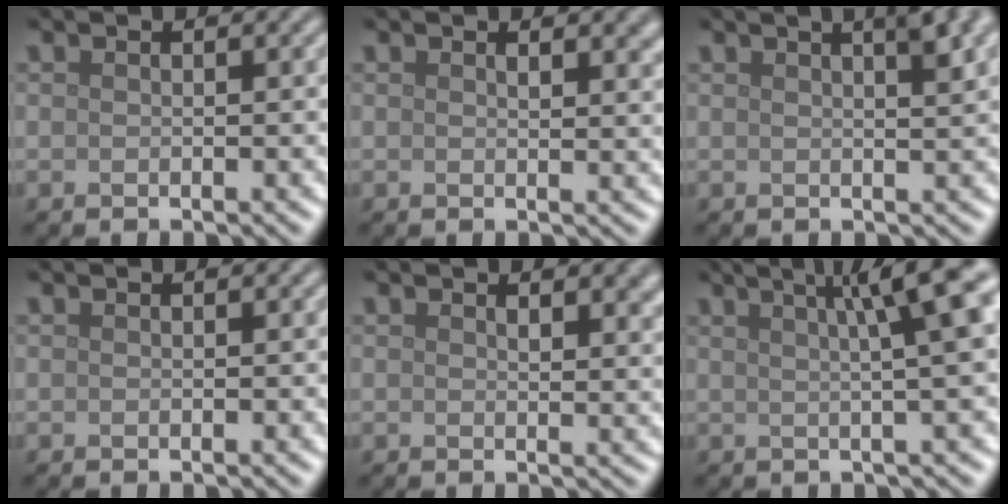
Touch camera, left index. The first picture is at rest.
{"total": 1.9, "force": [1.0, 0.7, 1.4], "torque": [-0.015, -0.002, 0.019]}
{"total": 5.0, "force": [2.6, 1.7, 3.9], "torque": [-0.026, 0.025, 0.012]}
{"total": 0.0}
{"total": 2.4, "force": [1.3, 1.0, 1.7], "torque": [-0.020, -0.003, 0.023]}
{"total": 9.0, "force": [3.3, 2.4, 8.0], "torque": [-0.056, 0.046, 0.019]}